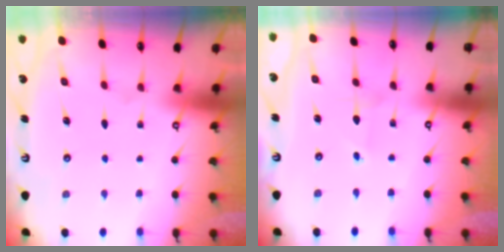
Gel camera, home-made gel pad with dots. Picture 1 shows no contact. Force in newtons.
{"total": 0.8, "press": 0.8, "slide": 0.0}